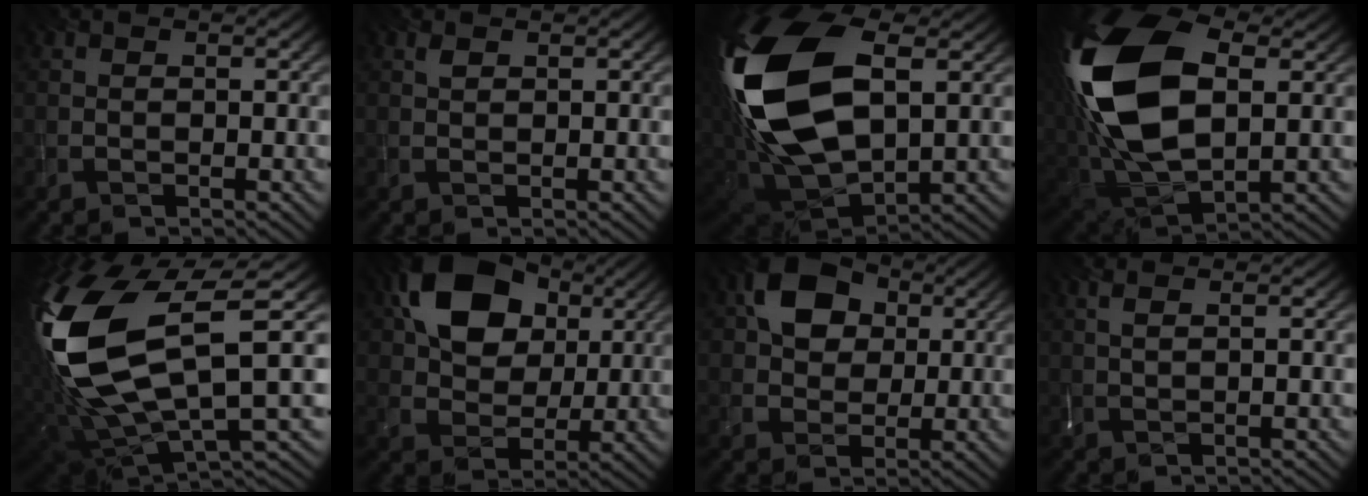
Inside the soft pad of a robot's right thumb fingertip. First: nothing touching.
{"total": 1.0, "force": [0.6, 0.3, 0.7], "torque": [-0.016, 0.002, 0.013]}
{"total": 20.6, "force": [3.8, 12.0, 16.3], "torque": [-0.391, -0.005, 0.073]}
{"total": 19.2, "force": [3.4, 11.1, 15.3], "torque": [-0.347, 0.004, 0.062]}
{"total": 18.1, "force": [3.5, 7.7, 16.0], "torque": [-0.395, -0.018, 0.084]}
{"total": 13.5, "force": [4.7, 9.5, 8.4], "torque": [-0.162, 0.015, 0.078]}
{"total": 9.0, "force": [2.7, 6.5, 5.6], "torque": [-0.116, 0.014, 0.034]}
{"total": 1.9, "force": [1.0, 0.1, 1.7], "torque": [-0.045, 0.008, 0.023]}